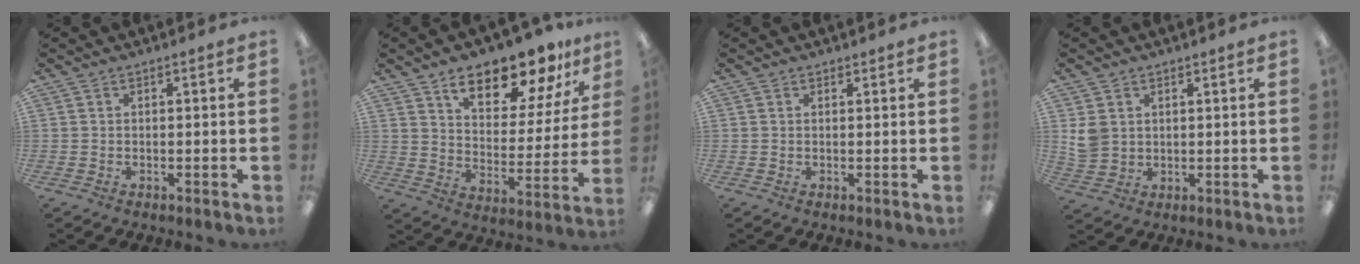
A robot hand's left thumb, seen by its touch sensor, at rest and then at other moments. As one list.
[{"total": 14.8, "force": [11.7, 5.3, 7.3], "torque": [-0.113, -0.074, 0.200]}, {"total": 0.6, "force": [0.5, 0.3, 0.0], "torque": [0.000, 0.000, 0.010]}, {"total": 5.1, "force": [2.0, 4.4, 1.6], "torque": [-0.031, 0.004, 0.041]}]